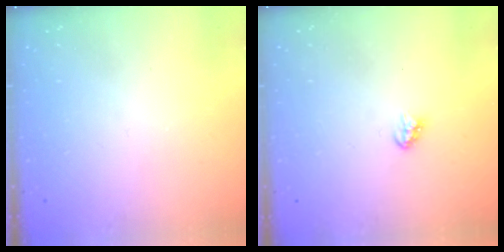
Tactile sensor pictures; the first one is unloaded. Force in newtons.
{"total": 3.4, "press": 3.4, "slide": 0.3}